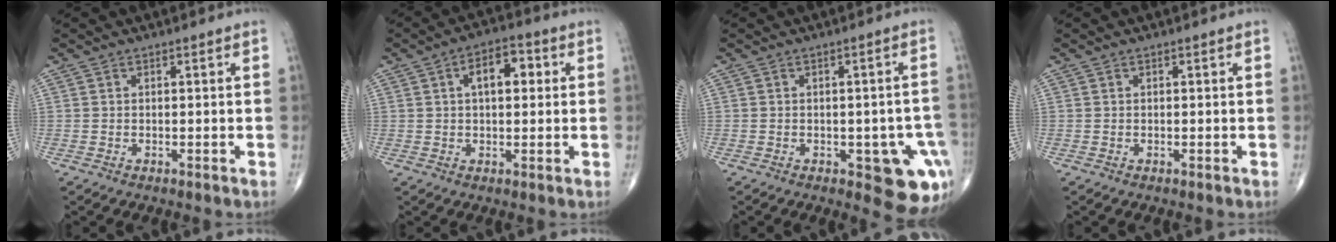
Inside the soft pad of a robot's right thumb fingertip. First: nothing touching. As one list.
[{"total": 7.1, "force": [1.7, 3.8, 5.8], "torque": [-0.075, 0.014, 0.020]}, {"total": 10.1, "force": [-3.7, 4.3, 8.3], "torque": [-0.059, 0.007, -0.040]}, {"total": 0.0}]